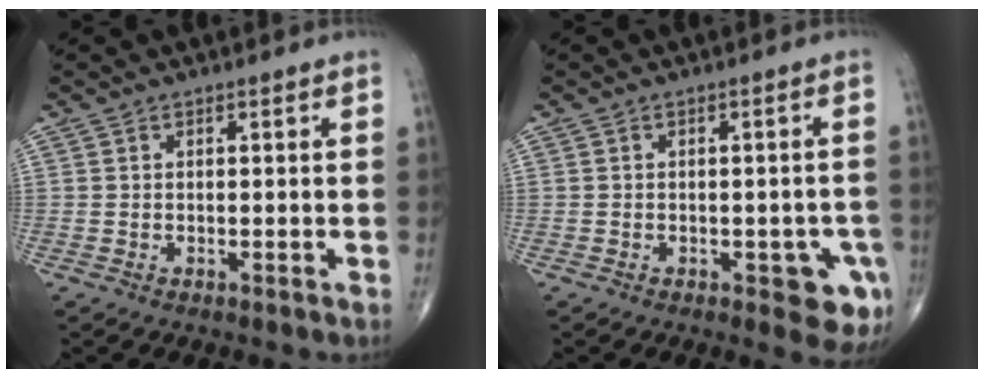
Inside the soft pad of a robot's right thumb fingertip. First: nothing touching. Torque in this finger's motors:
{"motor_torque": [0.90, 0.88, 0.00, -0.09, 0.18]}